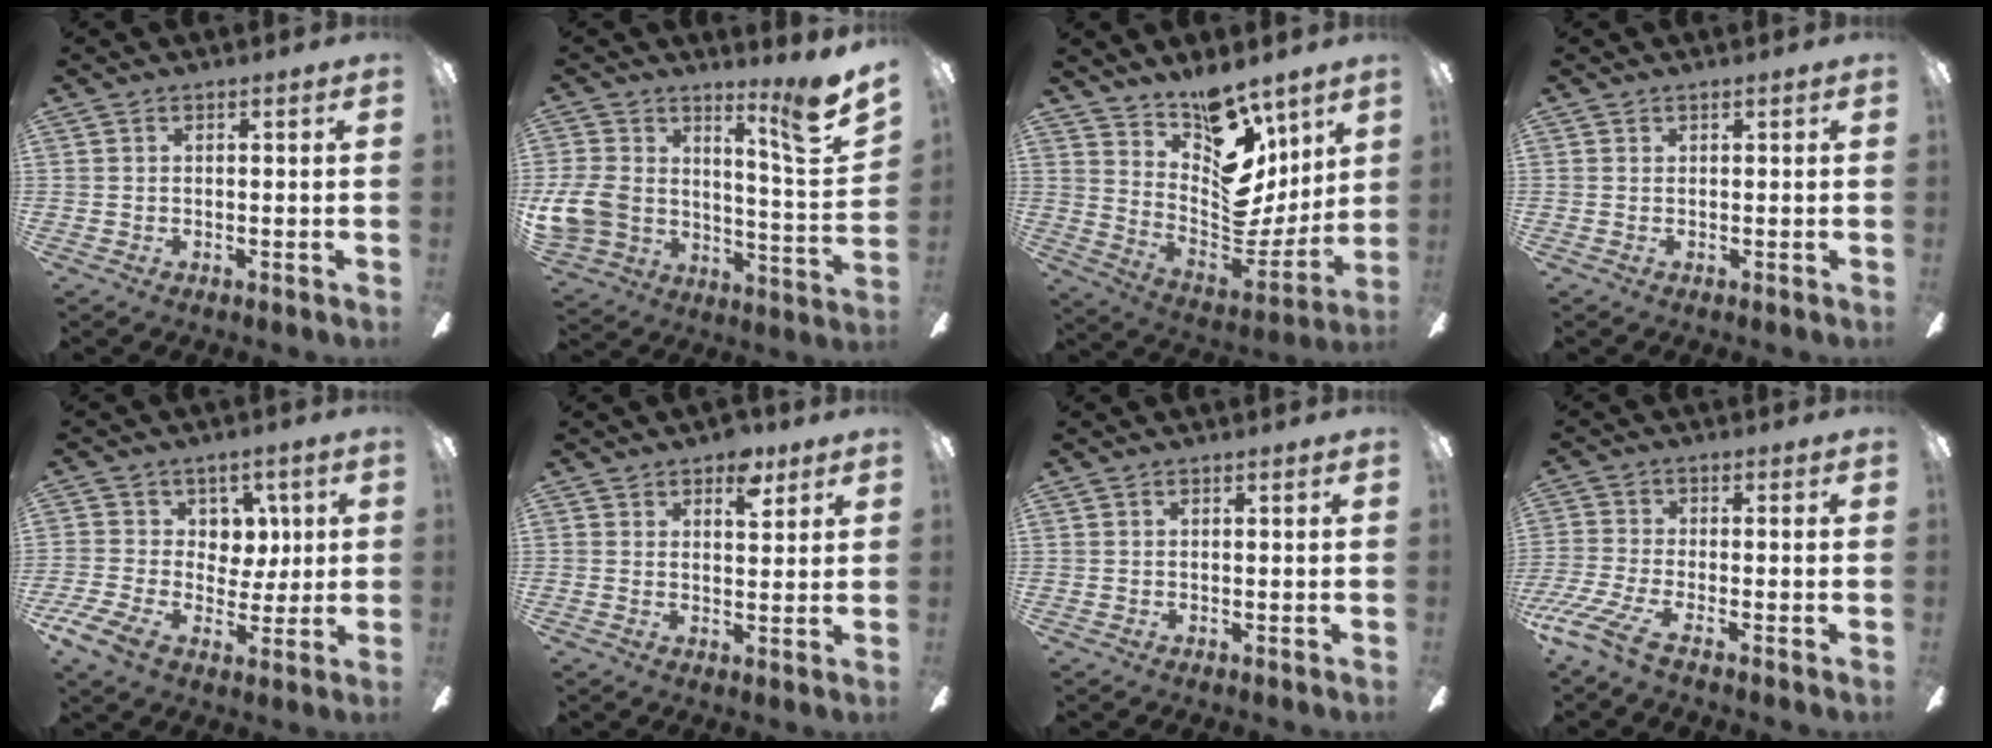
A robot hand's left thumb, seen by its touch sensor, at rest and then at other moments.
{"total": 17.0, "force": [8.1, 8.1, 12.6], "torque": [-0.188, -0.052, 0.134]}
{"total": 16.4, "force": [10.8, 9.1, 8.2], "torque": [-0.090, -0.113, 0.194]}
{"total": 0.0}
{"total": 9.8, "force": [0.2, 8.5, 5.0], "torque": [-0.093, 0.007, 0.011]}
{"total": 6.1, "force": [4.0, 2.8, 3.6], "torque": [-0.032, -0.018, 0.063]}
{"total": 0.0}
{"total": 8.1, "force": [-4.5, 1.6, 6.6], "torque": [-0.149, -0.004, -0.088]}